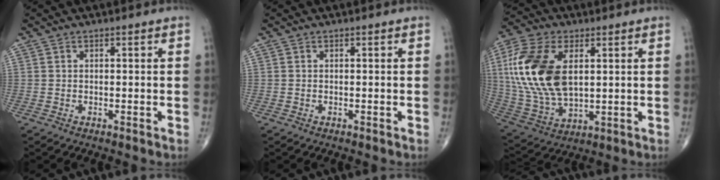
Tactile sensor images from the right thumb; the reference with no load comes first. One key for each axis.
{"total": 0.0}
{"total": 20.1, "fx": 3.8, "fy": 11.5, "fz": 16.1, "tx": -0.339, "ty": -0.015, "tz": 0.074}